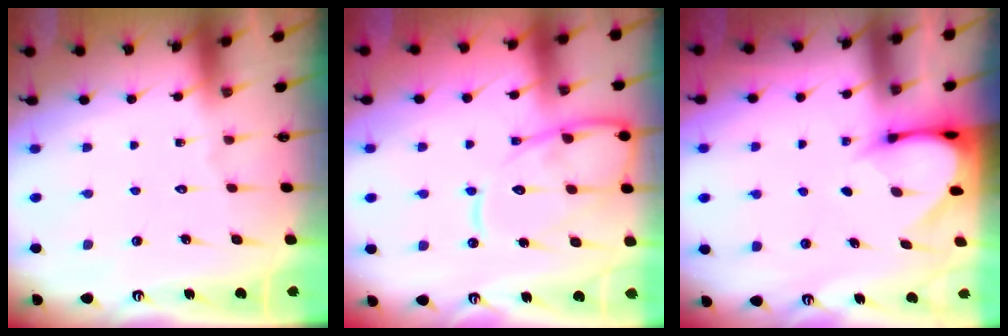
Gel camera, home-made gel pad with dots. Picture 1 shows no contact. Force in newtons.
{"total": 13.5, "press": 13.4, "slide": 1.3}
{"total": 4.5, "press": 4.4, "slide": 0.5}